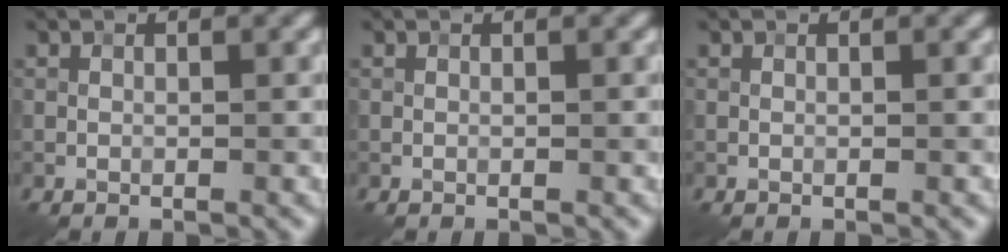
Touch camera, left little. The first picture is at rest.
{"total": 0.0}
{"total": 0.0}